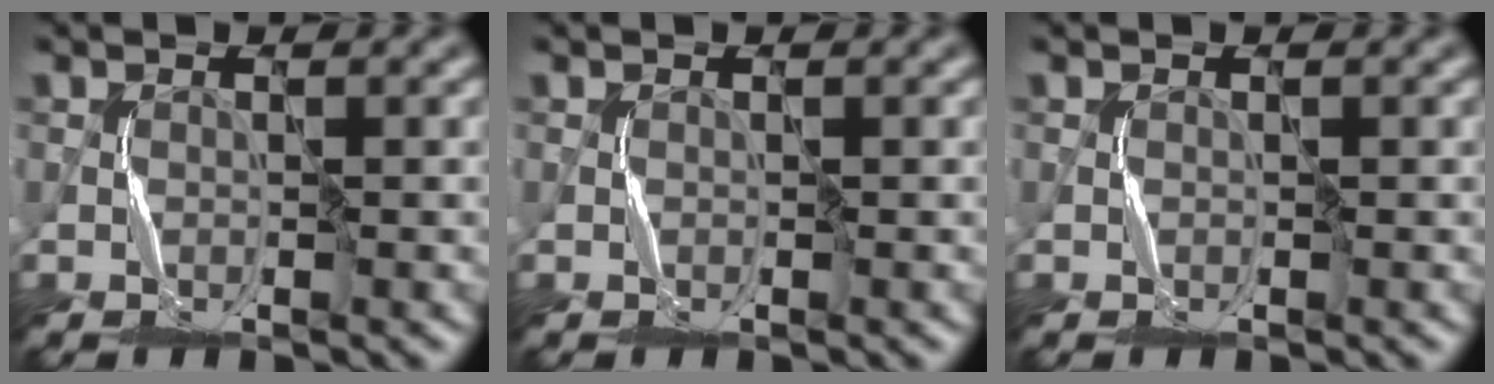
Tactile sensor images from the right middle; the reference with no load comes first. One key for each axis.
{"total": 0.0}
{"total": 0.0}